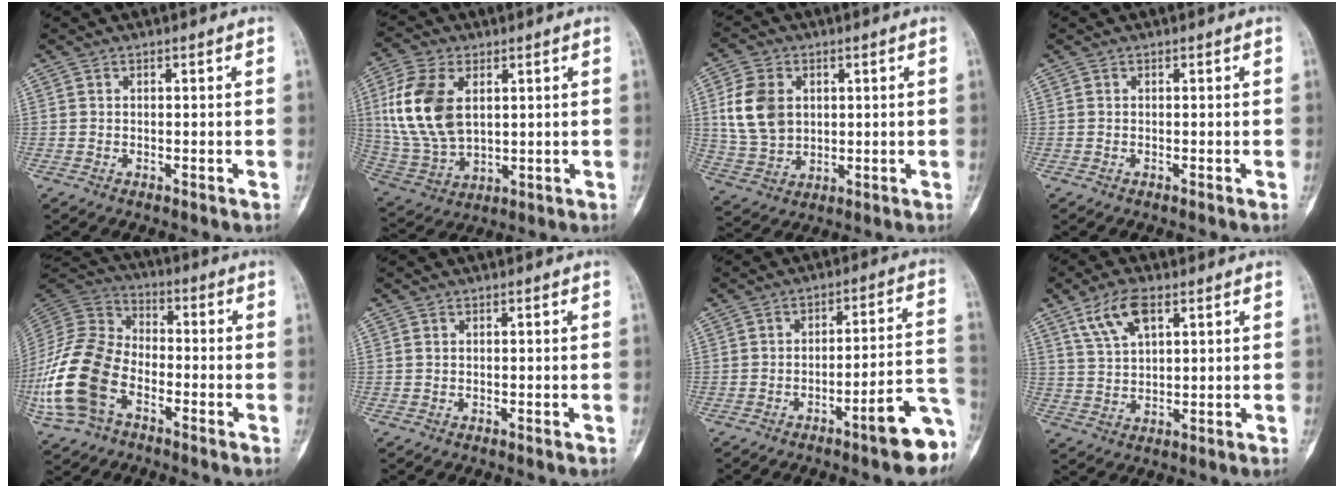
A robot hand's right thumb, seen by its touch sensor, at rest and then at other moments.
{"total": 15.1, "force": [3.5, 9.2, 11.4], "torque": [-0.235, -0.010, 0.078]}
{"total": 10.7, "force": [2.3, 8.0, 6.8], "torque": [-0.122, -0.007, 0.053]}
{"total": 0.0}
{"total": 19.8, "force": [-7.1, 12.7, 13.5], "torque": [-0.298, 0.034, -0.139]}
{"total": 0.0}
{"total": 11.7, "force": [-6.0, 2.1, 9.8], "torque": [-0.112, 0.045, -0.078]}
{"total": 7.7, "force": [4.2, 3.4, 5.6], "torque": [-0.102, -0.008, 0.084]}